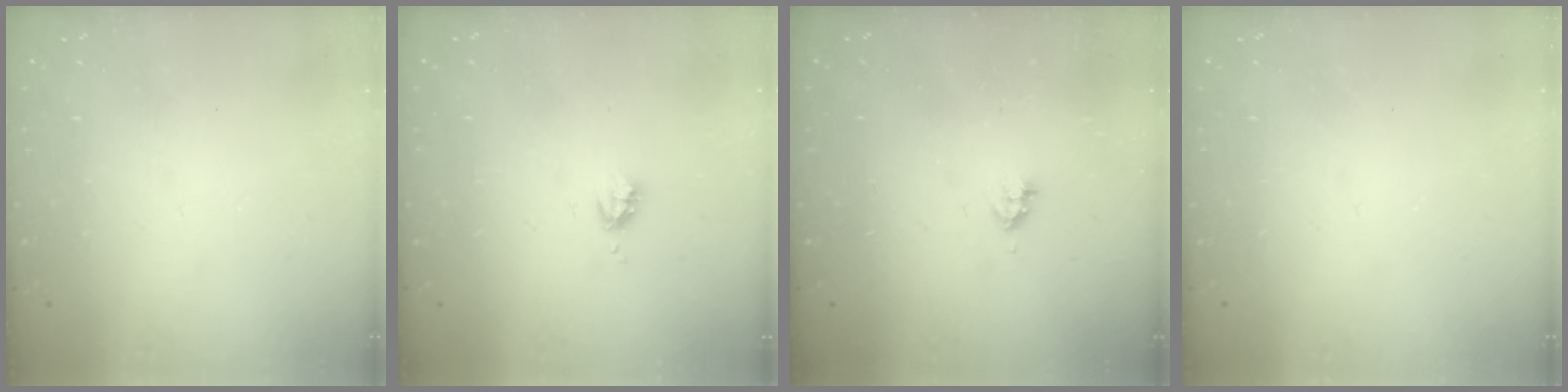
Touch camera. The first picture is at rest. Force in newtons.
{"total": 2.9, "press": 2.9, "slide": 0.3}
{"total": 4.2, "press": 4.1, "slide": 0.6}
{"total": 0.0}